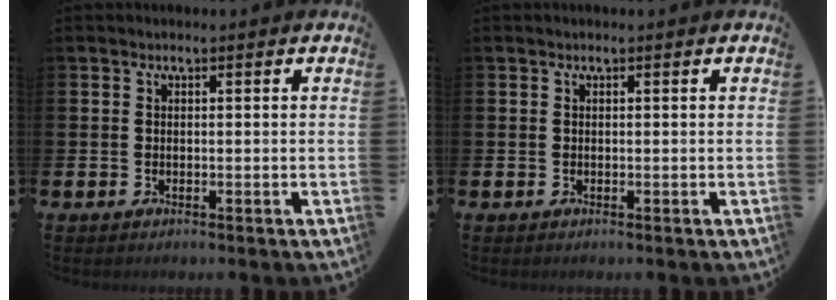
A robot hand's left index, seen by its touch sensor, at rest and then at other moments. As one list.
[{"total": 0.0}]